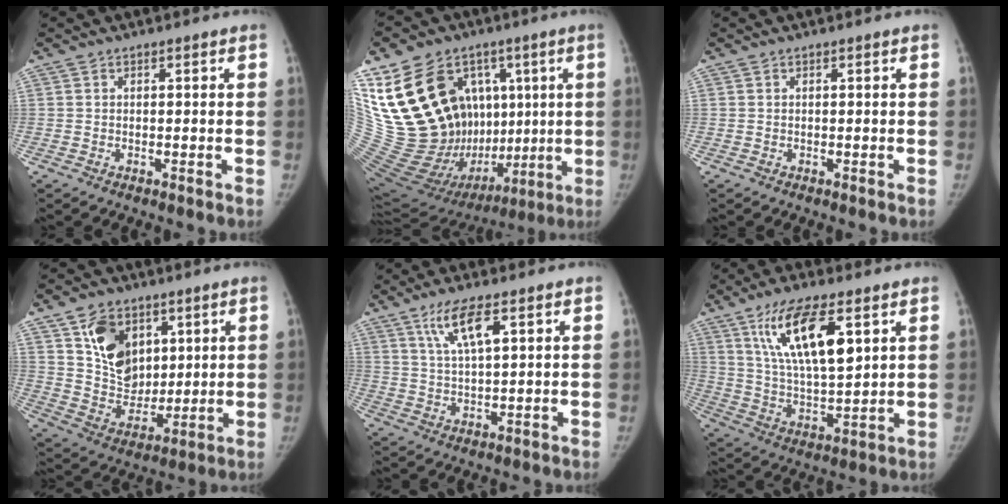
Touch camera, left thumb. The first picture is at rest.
{"total": 31.0, "force": [6.5, 21.4, 21.5], "torque": [-0.348, 0.021, 0.143]}
{"total": 0.0}
{"total": 13.3, "force": [5.7, 9.7, 7.1], "torque": [-0.084, -0.036, 0.115]}
{"total": 7.4, "force": [3.7, 1.7, 6.2], "torque": [-0.120, -0.014, 0.077]}
{"total": 16.1, "force": [7.3, 5.6, 13.2], "torque": [-0.221, -0.031, 0.138]}